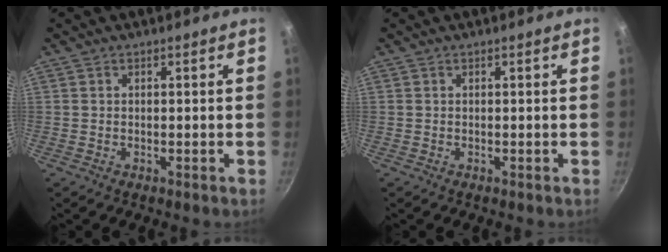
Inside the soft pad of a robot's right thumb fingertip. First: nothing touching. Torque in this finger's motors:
{"motor_torque": [-0.16, 0.16, 0.01, -0.01, 0.00]}